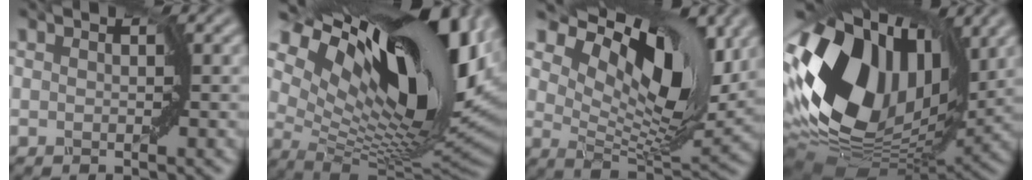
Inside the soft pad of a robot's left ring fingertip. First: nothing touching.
{"total": 18.3, "force": [7.8, 7.9, 14.6], "torque": [-0.242, 0.019, 0.145]}
{"total": 11.2, "force": [6.2, 4.8, 7.9], "torque": [-0.135, -0.002, 0.110]}
{"total": 16.2, "force": [2.8, 10.8, 11.7], "torque": [-0.248, 0.009, 0.049]}